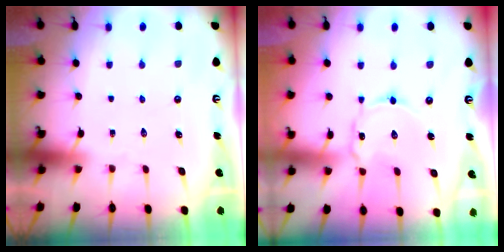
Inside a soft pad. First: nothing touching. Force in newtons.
{"total": 2.8, "press": 2.8, "slide": 0.3}